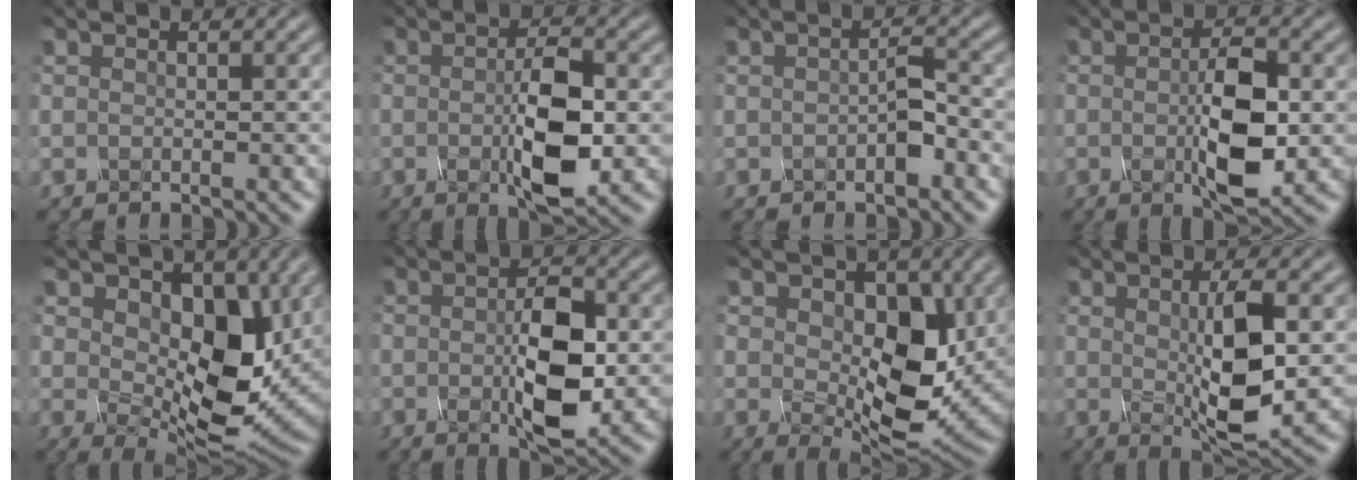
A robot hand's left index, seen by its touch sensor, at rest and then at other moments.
{"total": 6.0, "force": [-1.0, 1.8, 5.6], "torque": [-0.108, -0.002, -0.012]}
{"total": 1.5, "force": [-0.7, 0.1, 1.3], "torque": [-0.026, 0.007, -0.009]}
{"total": 5.8, "force": [-0.7, 1.8, 5.5], "torque": [-0.106, -0.003, -0.007]}
{"total": 9.2, "force": [1.5, 5.4, 7.3], "torque": [-0.124, -0.008, 0.032]}
{"total": 6.3, "force": [-0.8, 2.3, 5.9], "torque": [-0.110, -0.001, -0.009]}
{"total": 8.3, "force": [0.7, 5.0, 6.6], "torque": [-0.112, -0.011, 0.022]}
{"total": 5.5, "force": [0.2, 1.2, 5.4], "torque": [-0.097, -0.006, 0.014]}